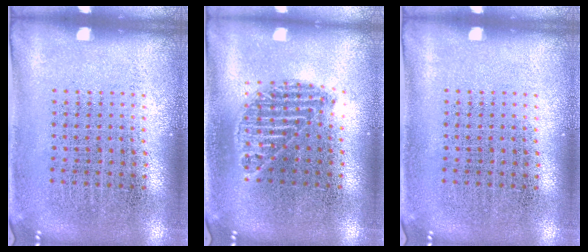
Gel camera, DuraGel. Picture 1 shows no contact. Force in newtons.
{"total": 1.2, "press": 1.1, "slide": 0.4}
{"total": 0.0}